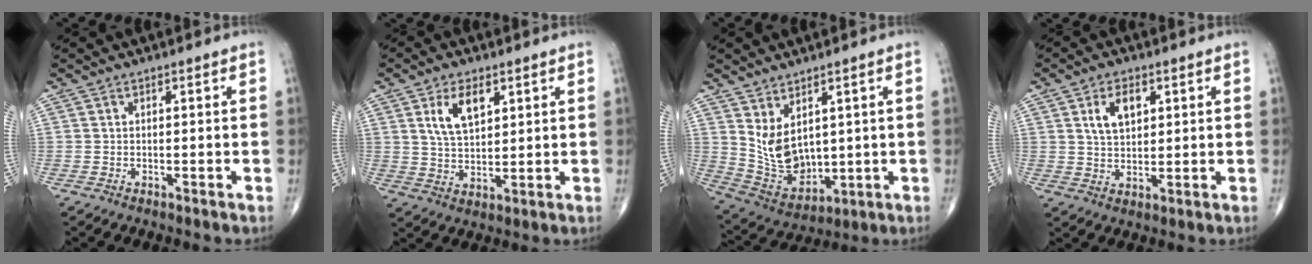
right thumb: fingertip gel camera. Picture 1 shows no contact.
{"total": 7.8, "force": [3.4, 4.0, 5.7], "torque": [-0.094, -0.015, 0.068]}
{"total": 9.8, "force": [3.1, 5.9, 7.2], "torque": [-0.113, -0.026, 0.087]}
{"total": 6.4, "force": [2.4, 3.8, 4.6], "torque": [-0.069, -0.009, 0.047]}